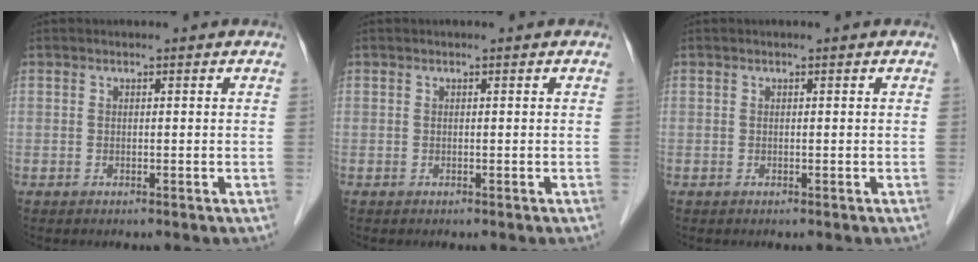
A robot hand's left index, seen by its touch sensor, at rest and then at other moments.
{"total": 0.0}
{"total": 0.0}